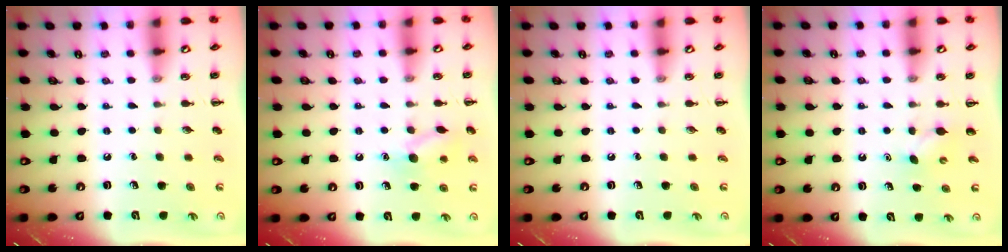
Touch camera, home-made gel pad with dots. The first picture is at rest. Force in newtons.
{"total": 10.0, "press": 9.9, "slide": 1.5}
{"total": 0.0}
{"total": 3.1, "press": 3.0, "slide": 0.7}